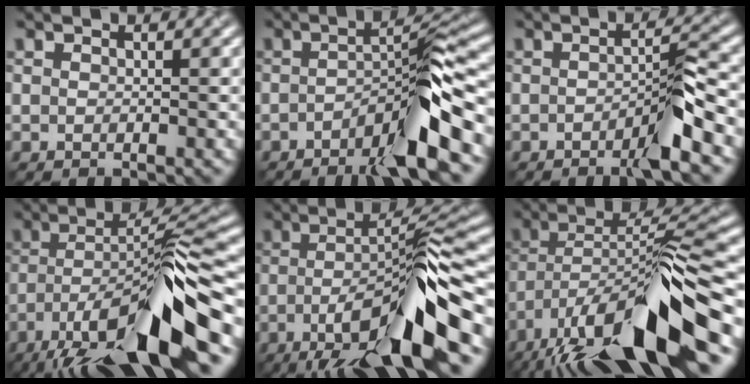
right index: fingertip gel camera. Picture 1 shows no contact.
{"total": 7.9, "force": [-3.8, 1.1, 6.8], "torque": [-0.099, 0.016, -0.070]}
{"total": 3.8, "force": [-1.7, 0.4, 3.4], "torque": [-0.051, 0.011, -0.037]}
{"total": 15.2, "force": [-7.6, 3.2, 12.8], "torque": [-0.215, 0.005, -0.128]}
{"total": 13.2, "force": [-4.9, 2.8, 12.0], "torque": [-0.179, 0.008, -0.087]}
{"total": 16.2, "force": [-9.1, 3.9, 12.8], "torque": [-0.223, 0.004, -0.159]}